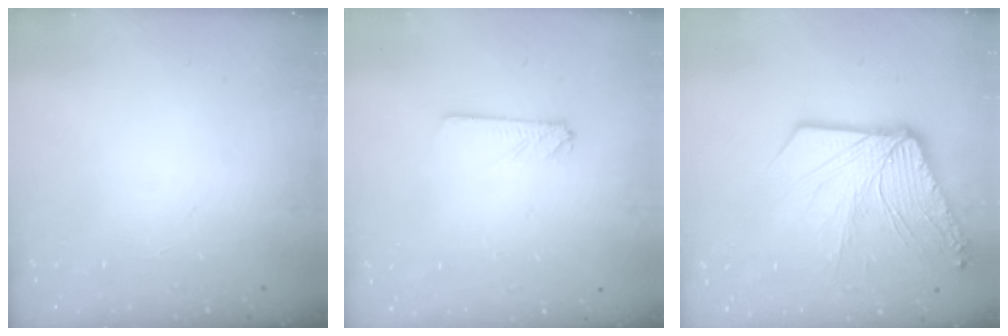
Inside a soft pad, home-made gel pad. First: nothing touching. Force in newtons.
{"total": 2.7, "press": 2.7, "slide": 0.3}
{"total": 15.7, "press": 15.6, "slide": 1.8}